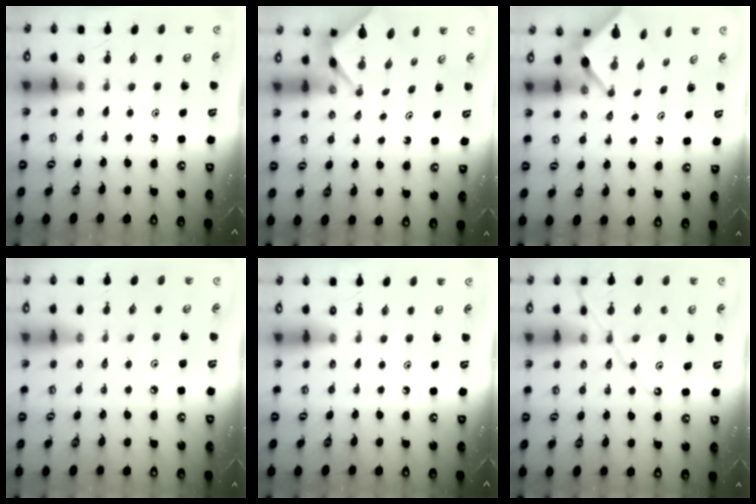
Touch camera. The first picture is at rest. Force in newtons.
{"total": 2.6, "press": 2.6, "slide": 0.0}
{"total": 3.3, "press": 3.3, "slide": 0.2}
{"total": 2.8, "press": 2.8, "slide": 0.1}
{"total": 0.0}
{"total": 11.7, "press": 11.7, "slide": 1.2}